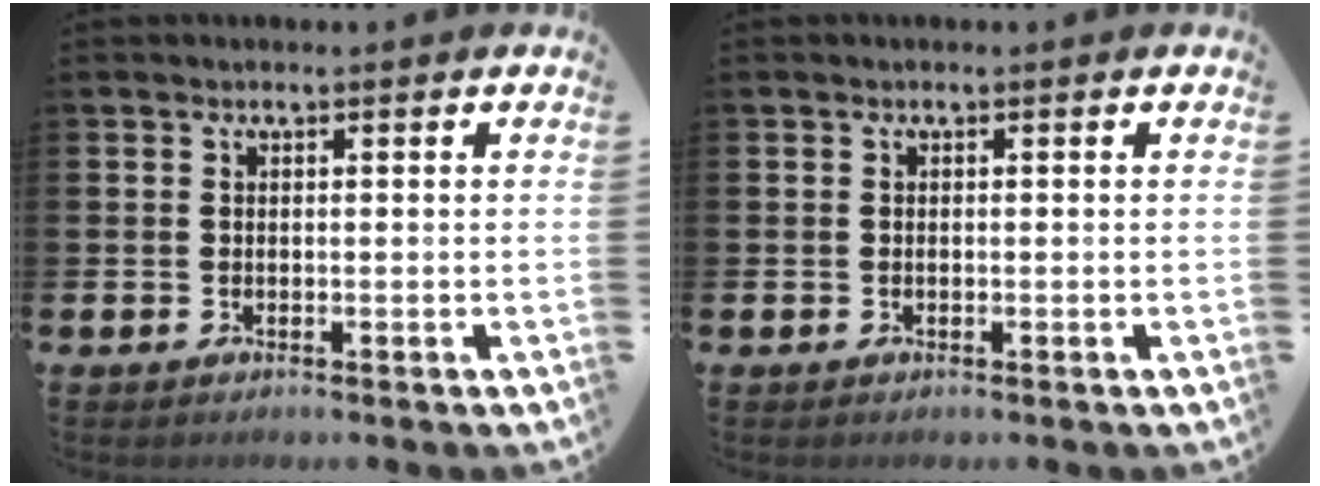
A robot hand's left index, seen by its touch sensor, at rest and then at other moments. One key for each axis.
{"total": 0.0}